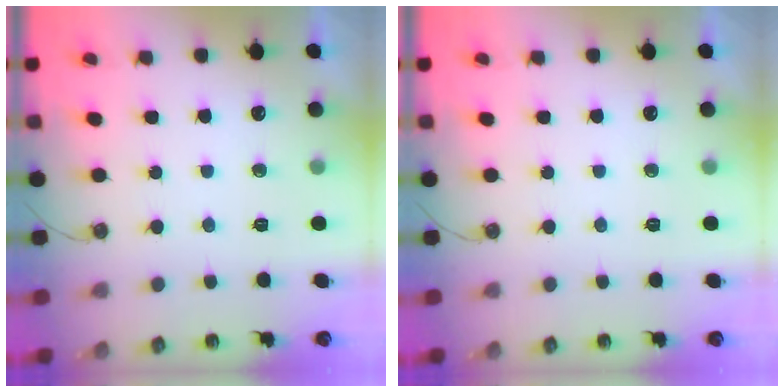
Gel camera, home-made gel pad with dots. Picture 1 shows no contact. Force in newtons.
{"total": 0.0}